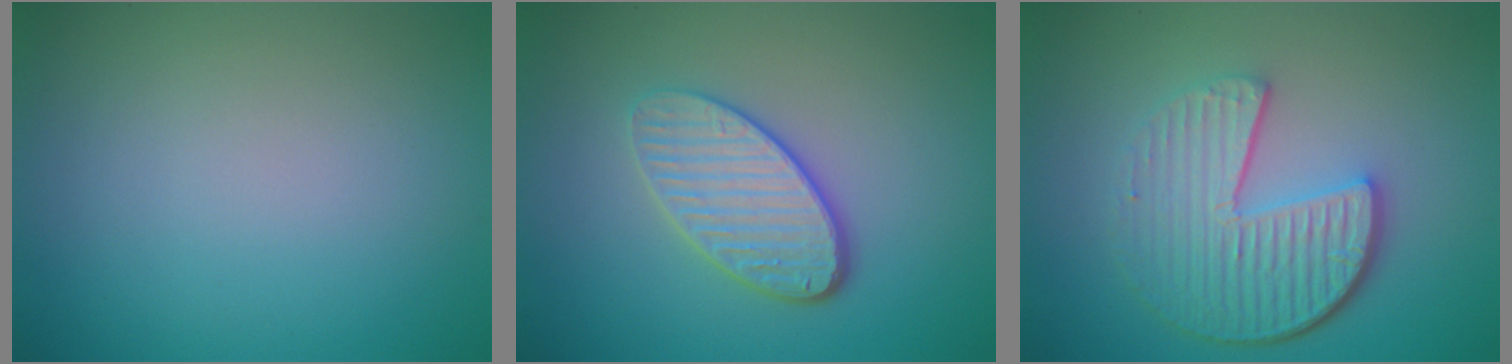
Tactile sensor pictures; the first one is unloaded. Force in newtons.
{"total": 4.2, "press": 3.4, "slide": 2.6}
{"total": 6.2, "press": 4.4, "slide": 4.3}